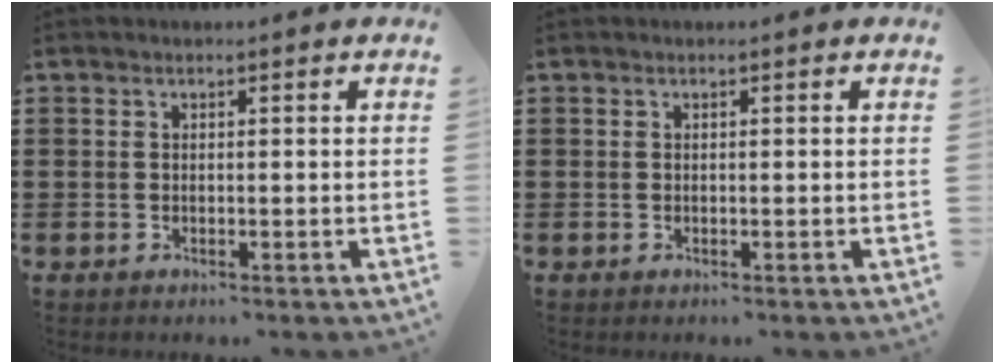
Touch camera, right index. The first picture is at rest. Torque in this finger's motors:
{"motor_torque": [0.73, 1.41, 0.00, 0.00]}